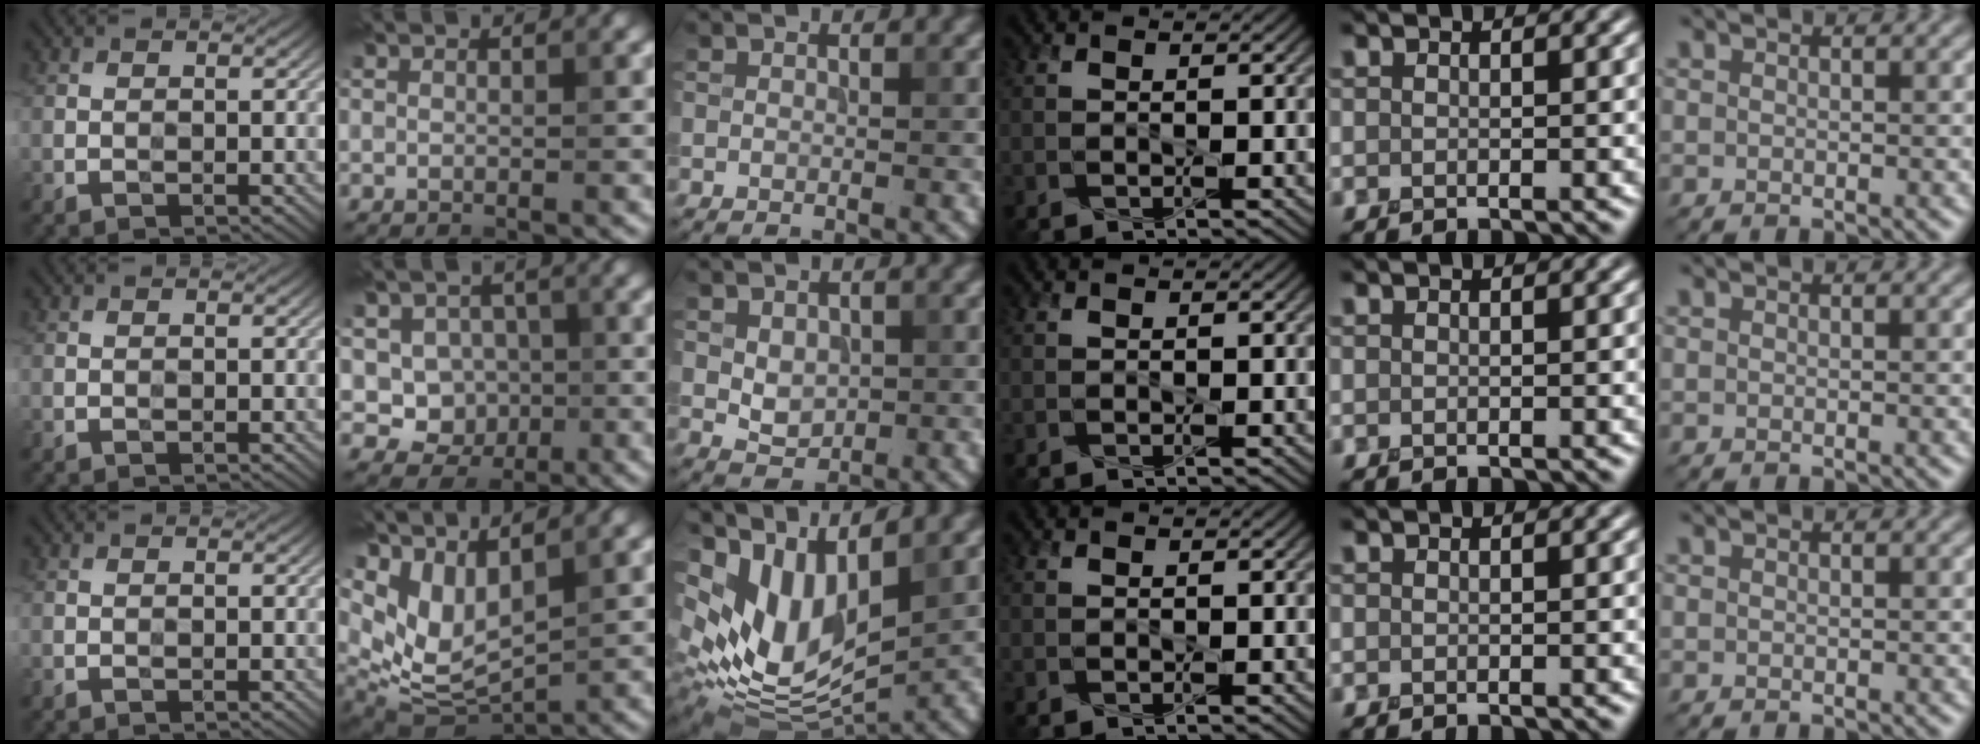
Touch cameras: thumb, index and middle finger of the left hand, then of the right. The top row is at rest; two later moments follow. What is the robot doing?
{"motion": "press", "object": "stapler"}